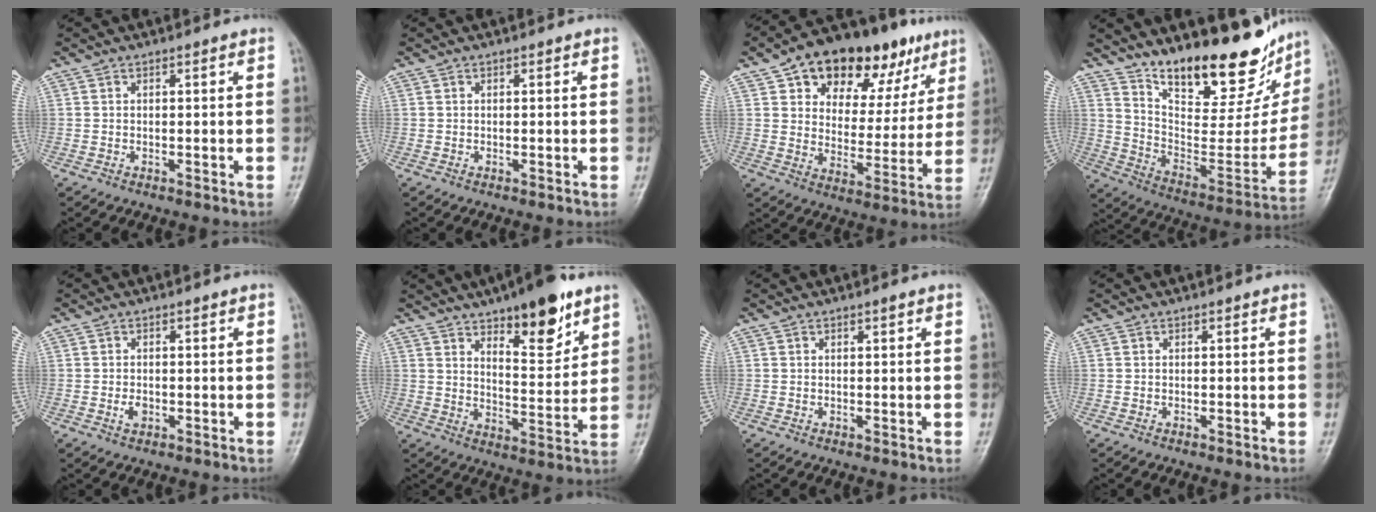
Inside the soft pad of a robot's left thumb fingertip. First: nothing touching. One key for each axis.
{"total": 0.0}
{"total": 22.7, "fx": 12.3, "fy": 12.6, "fz": 14.3, "tx": -0.157, "ty": -0.007, "tz": 0.184}
{"total": 25.5, "fx": 19.3, "fy": 8.8, "fz": 14.2, "tx": -0.174, "ty": -0.106, "tz": 0.295}
{"total": 1.8, "fx": -0.5, "fy": 1.3, "fz": 1.2, "tx": -0.017, "ty": 0.001, "tz": -0.008}
{"total": 14.6, "fx": 9.1, "fy": 5.2, "fz": 10.1, "tx": -0.112, "ty": -0.053, "tz": 0.140}
{"total": 0.6, "fx": 0.4, "fy": 0.2, "fz": 0.4, "tx": -0.006, "ty": -0.001, "tz": 0.006}
{"total": 0.0}